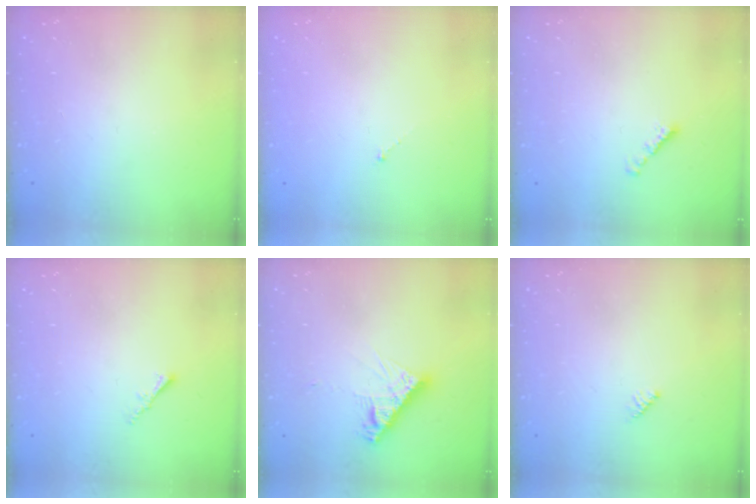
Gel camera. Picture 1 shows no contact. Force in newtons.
{"total": 0.0}
{"total": 1.8, "press": 1.7, "slide": 0.6}
{"total": 1.2, "press": 1.1, "slide": 0.4}
{"total": 9.2, "press": 9.2, "slide": 0.7}
{"total": 2.3, "press": 2.3, "slide": 0.4}